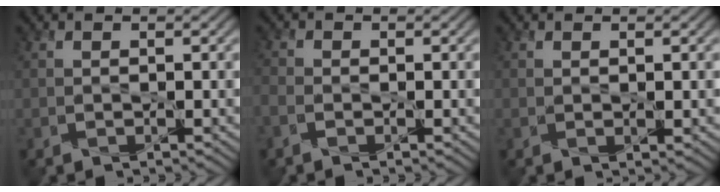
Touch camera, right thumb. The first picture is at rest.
{"total": 1.7, "force": [-1.1, 0.9, 1.0], "torque": [-0.027, 0.000, -0.029]}
{"total": 0.7, "force": [0.2, 0.1, 0.7], "torque": [-0.009, 0.001, 0.003]}